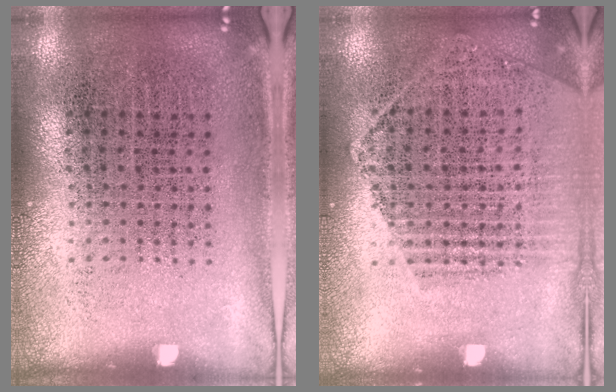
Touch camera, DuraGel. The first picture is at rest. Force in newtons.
{"total": 1.4, "press": 1.4, "slide": 0.1}